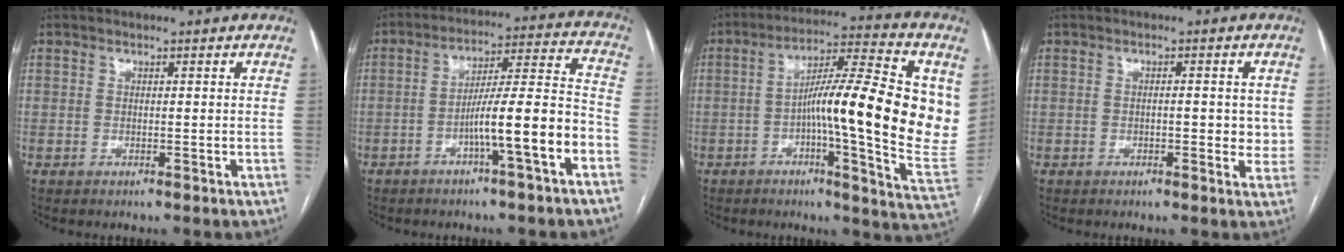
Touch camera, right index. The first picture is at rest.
{"total": 11.7, "force": [-5.0, -0.1, 10.6], "torque": [-0.169, 0.021, -0.079]}
{"total": 20.7, "force": [1.4, 2.2, 20.5], "torque": [-0.252, 0.025, 0.015]}
{"total": 1.2, "force": [0.1, 0.1, 1.2], "torque": [-0.021, 0.002, 0.001]}